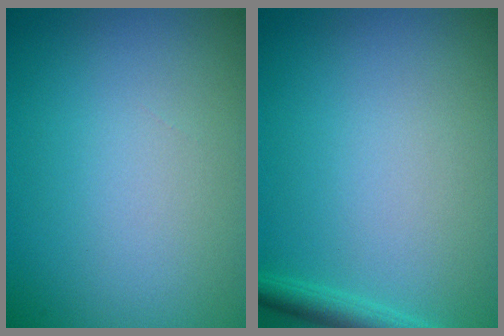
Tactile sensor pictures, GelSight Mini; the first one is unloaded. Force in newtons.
{"total": 1.9, "press": 1.9, "slide": 0.1}